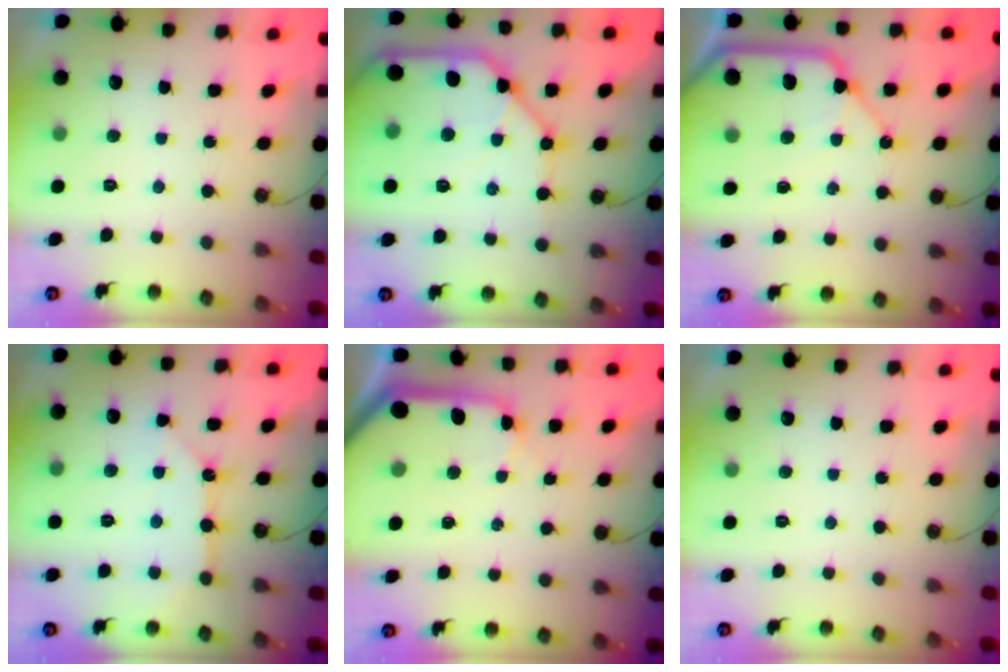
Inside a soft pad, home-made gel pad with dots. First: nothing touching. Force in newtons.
{"total": 17.7, "press": 17.6, "slide": 1.9}
{"total": 14.3, "press": 14.2, "slide": 1.7}
{"total": 9.3, "press": 9.3, "slide": 0.7}
{"total": 11.9, "press": 11.8, "slide": 1.5}
{"total": 0.0}